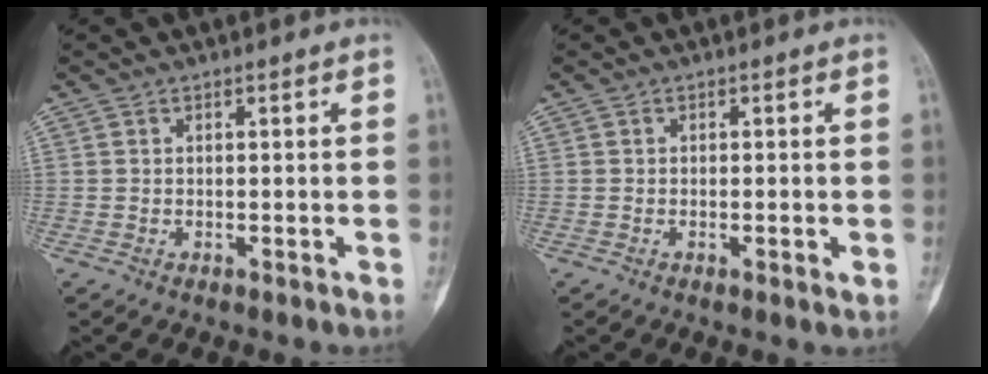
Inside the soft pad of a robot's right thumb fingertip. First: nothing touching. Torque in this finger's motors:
{"motor_torque": [-0.16, -0.02, 0.08, 0.03, 0.04]}